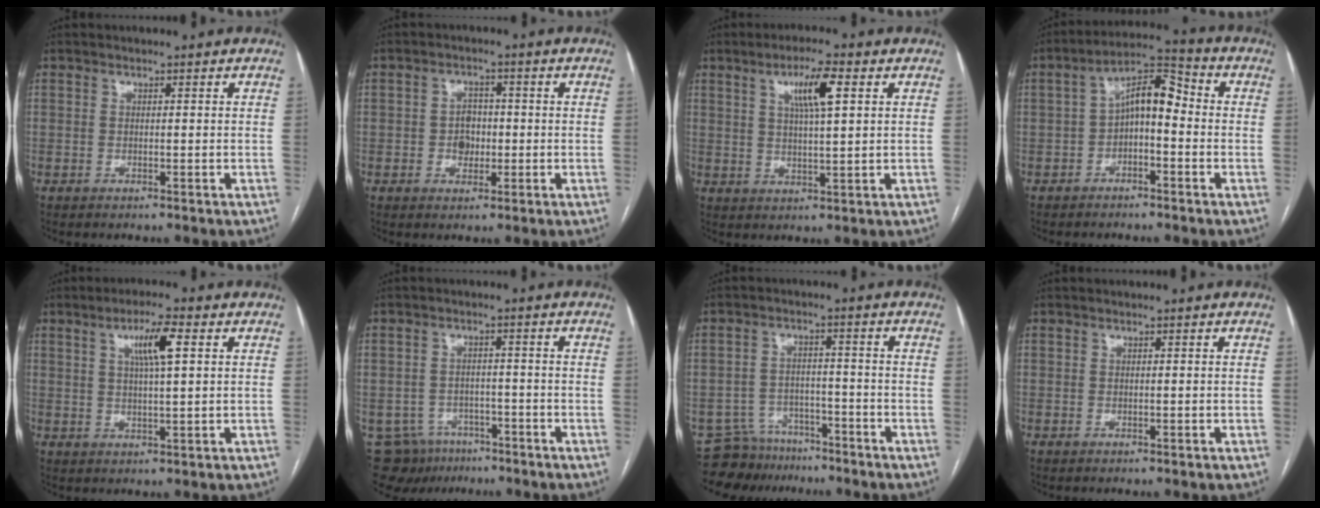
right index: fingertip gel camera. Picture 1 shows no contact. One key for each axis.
{"total": 3.4, "fx": -0.5, "fy": 2.7, "fz": 2.0, "tx": -0.027, "ty": 0.008, "tz": -0.007}
{"total": 6.6, "fx": 2.6, "fy": 0.7, "fz": 6.0, "tx": -0.108, "ty": 0.006, "tz": 0.045}
{"total": 7.5, "fx": -0.8, "fy": 3.2, "fz": 6.7, "tx": -0.116, "ty": 0.039, "tz": -0.018}
{"total": 6.1, "fx": 2.2, "fy": 0.5, "fz": 5.6, "tx": -0.101, "ty": 0.005, "tz": 0.038}
{"total": 9.1, "fx": -6.3, "fy": 6.4, "fz": 1.5, "tx": -0.031, "ty": 0.009, "tz": -0.085}
{"total": 8.1, "fx": -7.1, "fy": 3.9, "fz": -0.2, "tx": 0.004, "ty": 0.021, "tz": -0.114}
{"total": 0.0}